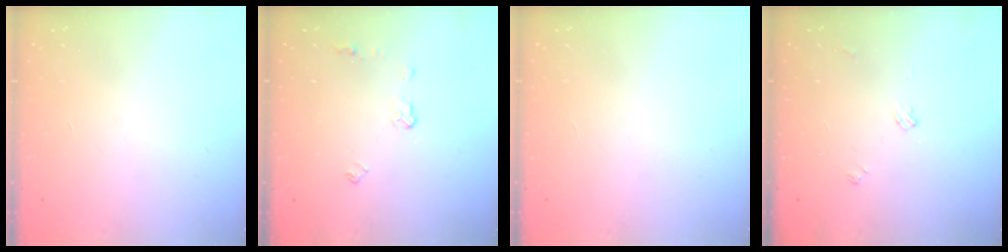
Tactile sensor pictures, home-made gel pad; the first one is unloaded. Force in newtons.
{"total": 4.0, "press": 4.0, "slide": 0.7}
{"total": 0.0}
{"total": 4.3, "press": 4.2, "slide": 0.7}